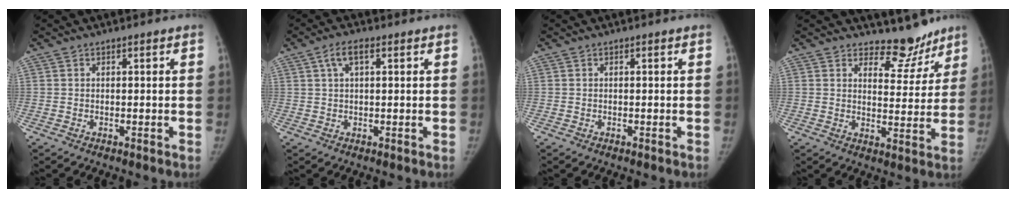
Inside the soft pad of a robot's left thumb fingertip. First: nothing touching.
{"total": 4.1, "force": [1.7, 1.8, 3.3], "torque": [-0.064, 0.012, 0.034]}
{"total": 0.0}
{"total": 7.8, "force": [6.8, 3.6, 1.2], "torque": [0.020, -0.060, 0.096]}